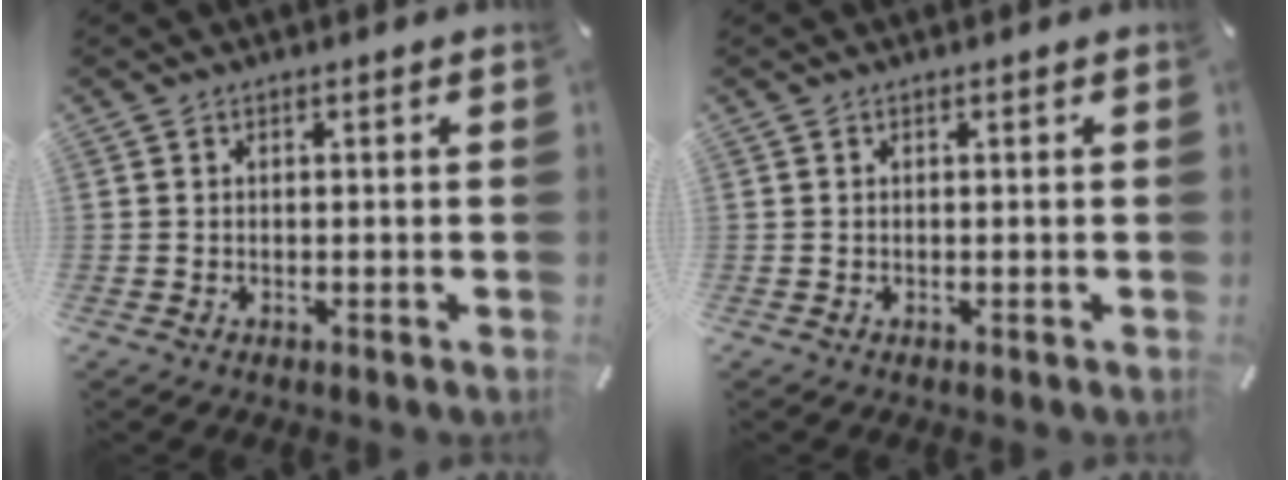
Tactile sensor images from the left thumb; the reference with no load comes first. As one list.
[{"total": 0.0}]